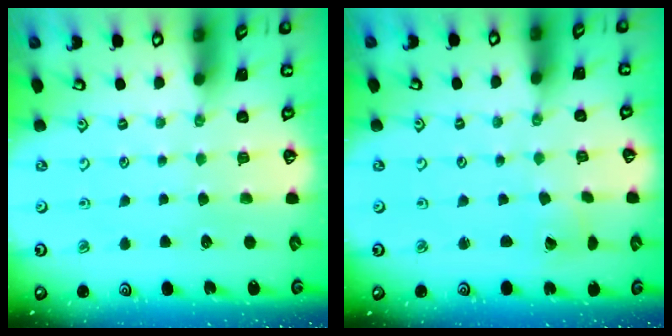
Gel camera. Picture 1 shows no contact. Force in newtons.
{"total": 1.7, "press": 1.7, "slide": 0.1}